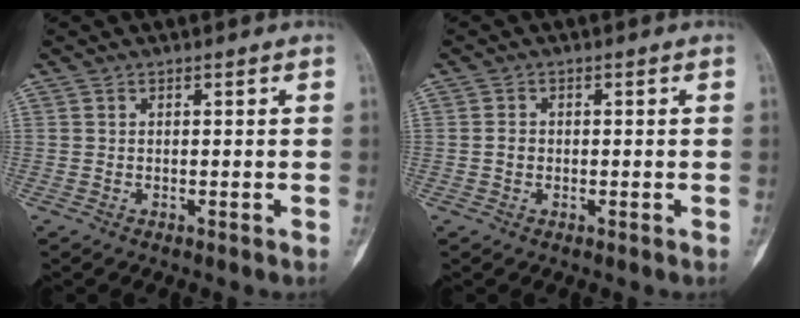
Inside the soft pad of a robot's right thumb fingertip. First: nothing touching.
{"total": 1.6, "force": [-0.2, 1.3, 0.8], "torque": [-0.010, 0.005, -0.004]}